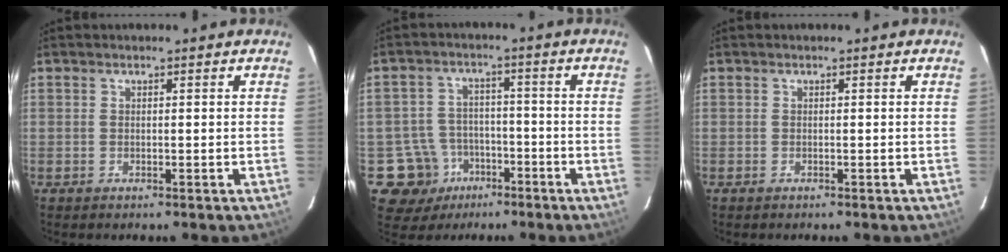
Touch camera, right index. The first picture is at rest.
{"total": 9.1, "force": [-4.7, 7.8, 0.8], "torque": [-0.037, 0.030, -0.063]}
{"total": 0.0}